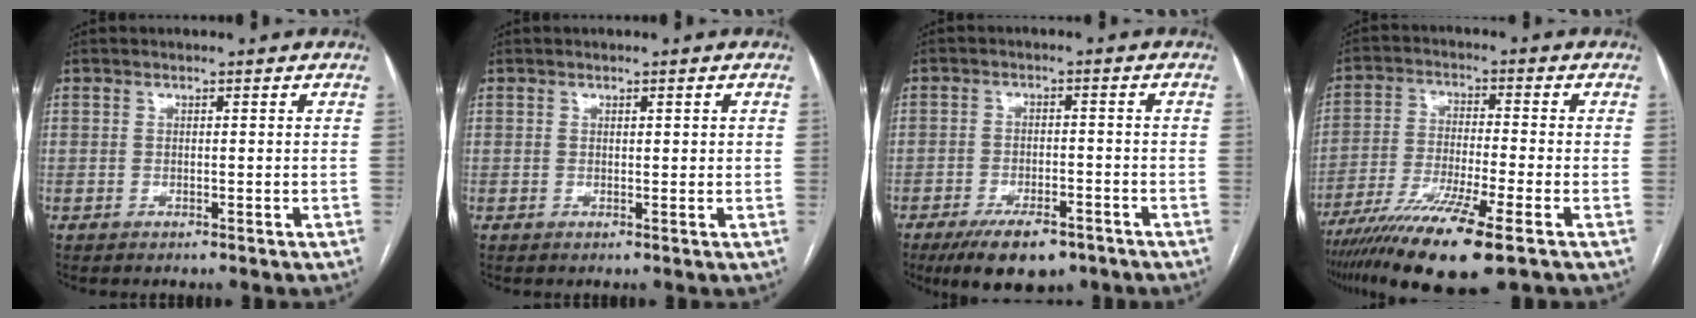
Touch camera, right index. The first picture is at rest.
{"total": 1.0, "force": [0.4, 0.4, 0.8], "torque": [-0.010, 0.003, 0.005]}
{"total": 8.8, "force": [-6.2, 3.6, 5.1], "torque": [-0.081, -0.005, -0.099]}
{"total": 13.0, "force": [-8.3, 0.3, 10.0], "torque": [-0.193, -0.033, -0.148]}